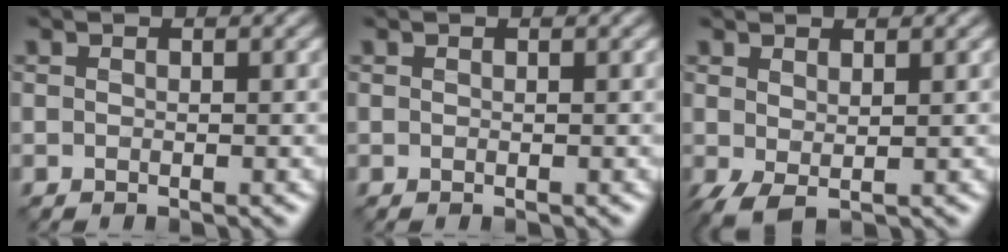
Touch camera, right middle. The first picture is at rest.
{"total": 0.0}
{"total": 1.7, "force": [0.1, 0.3, 1.7], "torque": [-0.042, -0.002, 0.002]}